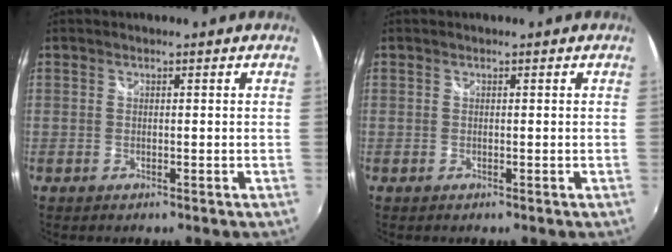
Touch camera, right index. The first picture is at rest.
{"total": 0.0}